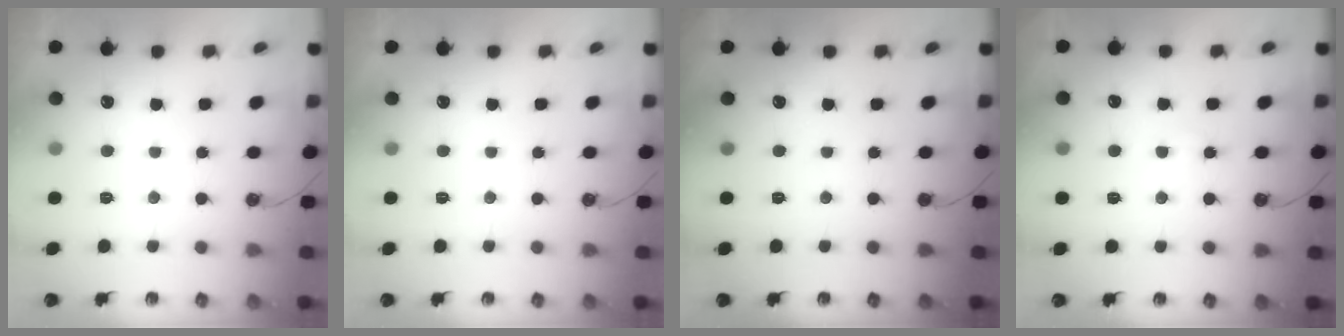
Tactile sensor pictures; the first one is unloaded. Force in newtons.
{"total": 0.0}
{"total": 0.0}
{"total": 2.4, "press": 2.3, "slide": 0.4}